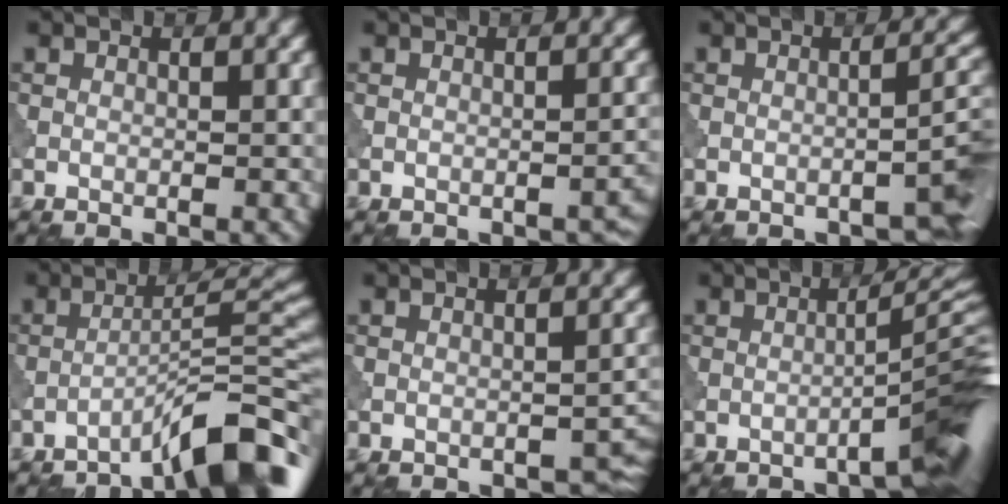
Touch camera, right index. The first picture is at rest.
{"total": 1.6, "force": [-1.2, 0.6, 0.8], "torque": [-0.006, 0.000, -0.015]}
{"total": 3.2, "force": [-2.2, 0.8, 2.2], "torque": [-0.022, 0.010, -0.033]}
{"total": 7.9, "force": [-5.6, 1.3, 5.4], "torque": [-0.072, 0.022, -0.094]}
{"total": 2.2, "force": [-1.3, 1.2, 1.4], "torque": [-0.014, -0.005, -0.011]}
{"total": 6.1, "force": [-3.1, 0.9, 5.1], "torque": [-0.058, 0.022, -0.053]}